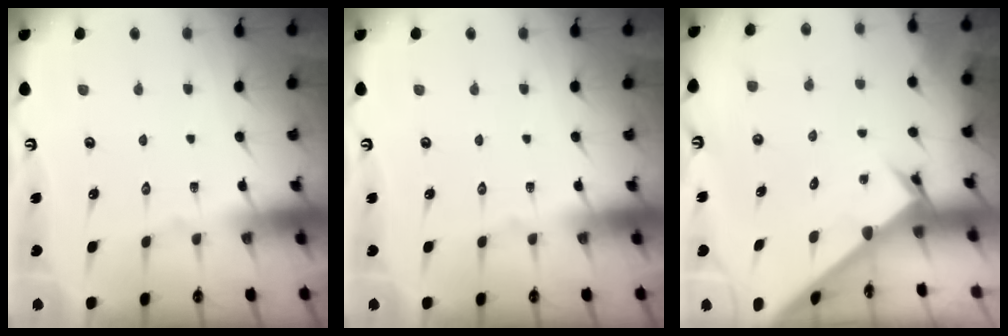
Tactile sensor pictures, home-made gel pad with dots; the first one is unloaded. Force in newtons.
{"total": 0.0}
{"total": 2.7, "press": 2.7, "slide": 0.3}